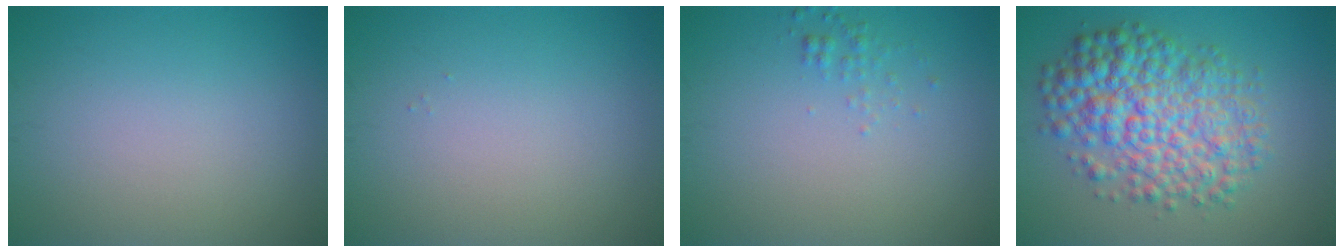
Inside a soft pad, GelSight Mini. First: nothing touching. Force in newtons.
{"total": 0.0}
{"total": 0.9, "press": 0.9, "slide": 0.0}
{"total": 8.2, "press": 8.2, "slide": 0.1}